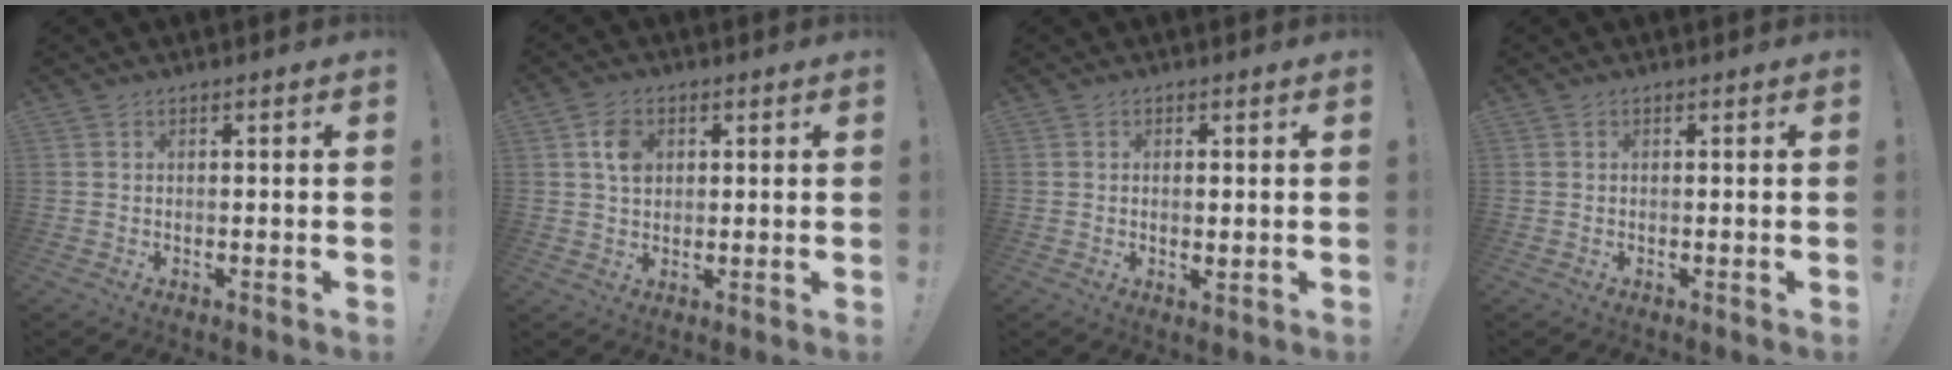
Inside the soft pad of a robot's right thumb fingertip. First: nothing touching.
{"total": 5.8, "force": [1.7, 4.4, 3.5], "torque": [-0.049, 0.003, 0.030]}
{"total": 1.7, "force": [0.4, 0.7, 1.5], "torque": [-0.020, -0.004, 0.005]}
{"total": 0.0}